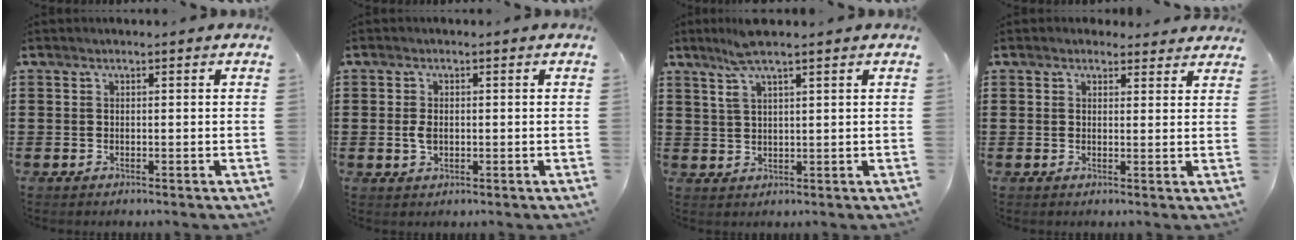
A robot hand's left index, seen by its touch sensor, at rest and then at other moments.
{"total": 2.5, "force": [-0.1, 1.5, 2.0], "torque": [-0.055, -0.002, -0.006]}
{"total": 4.7, "force": [3.2, 0.3, 3.5], "torque": [-0.076, 0.002, 0.056]}
{"total": 2.0, "force": [1.9, 0.7, 0.2], "torque": [-0.001, -0.001, 0.034]}